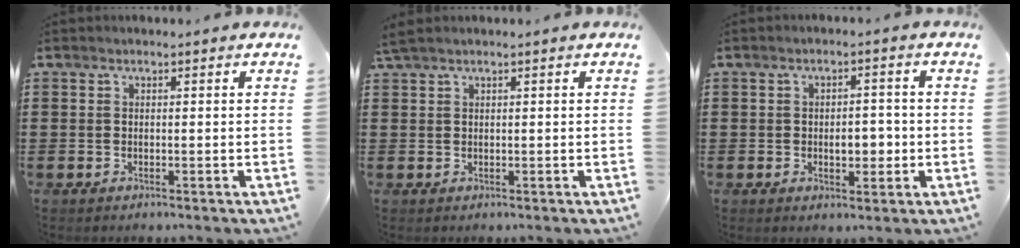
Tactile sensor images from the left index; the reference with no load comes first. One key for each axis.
{"total": 1.0, "fx": 0.8, "fy": 0.0, "fz": 0.7, "tx": -0.014, "ty": 0.000, "tz": 0.015}
{"total": 4.4, "fx": -0.7, "fy": 2.3, "fz": 3.7, "tx": -0.054, "ty": 0.000, "tz": -0.020}